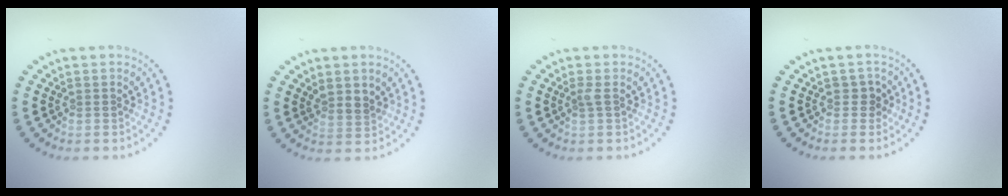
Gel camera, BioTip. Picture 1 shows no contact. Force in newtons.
{"total": 1.5, "press": 1.2, "slide": 0.9}
{"total": 0.7, "press": 0.5, "slide": 0.4}
{"total": 1.2, "press": 1.1, "slide": 0.6}